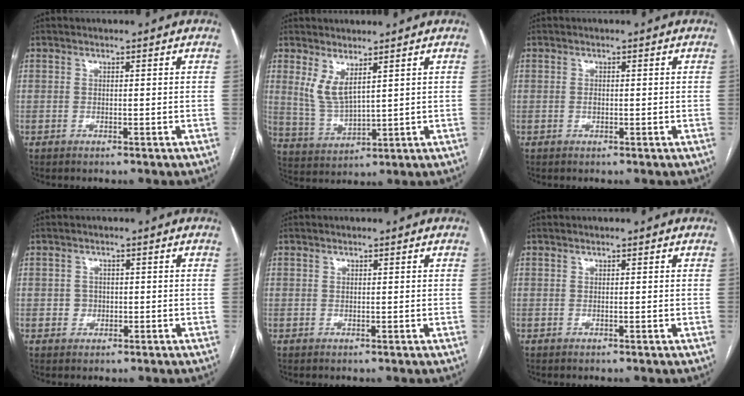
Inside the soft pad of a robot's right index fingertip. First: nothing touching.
{"total": 5.5, "force": [2.9, 1.8, 4.3], "torque": [-0.097, -0.012, 0.072]}
{"total": 0.6, "force": [-0.1, 0.4, 0.5], "torque": [-0.012, 0.001, -0.003]}
{"total": 1.7, "force": [-0.4, 1.6, 0.4], "torque": [-0.003, 0.006, -0.005]}
{"total": 0.0}
{"total": 0.0}